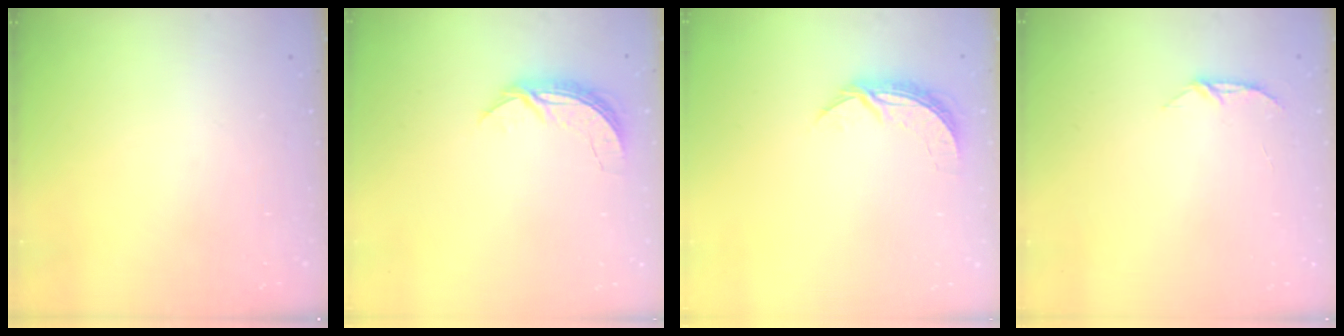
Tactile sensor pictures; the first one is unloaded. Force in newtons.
{"total": 6.2, "press": 6.2, "slide": 0.5}
{"total": 6.6, "press": 6.5, "slide": 0.4}
{"total": 4.6, "press": 4.5, "slide": 0.5}